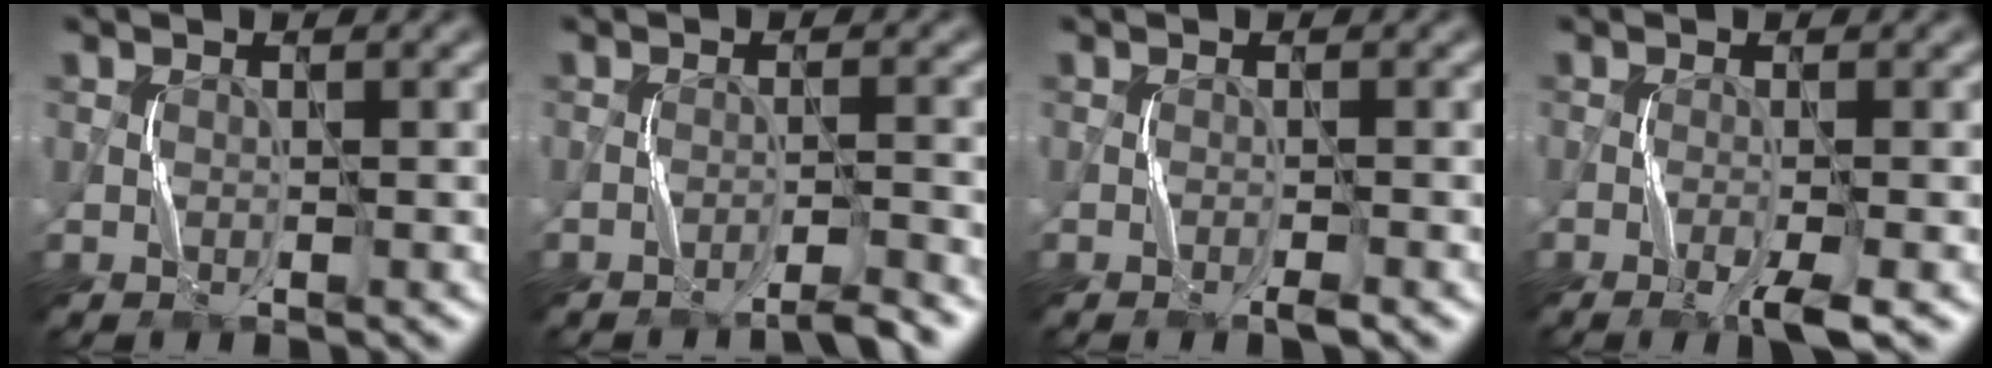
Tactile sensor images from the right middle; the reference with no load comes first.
{"total": 2.0, "force": [-1.8, -0.3, 0.8], "torque": [-0.011, 0.010, -0.037]}
{"total": 0.9, "force": [-0.7, -0.2, 0.5], "torque": [-0.012, 0.003, -0.014]}
{"total": 2.4, "force": [-1.4, -0.1, 1.9], "torque": [-0.037, 0.004, -0.032]}